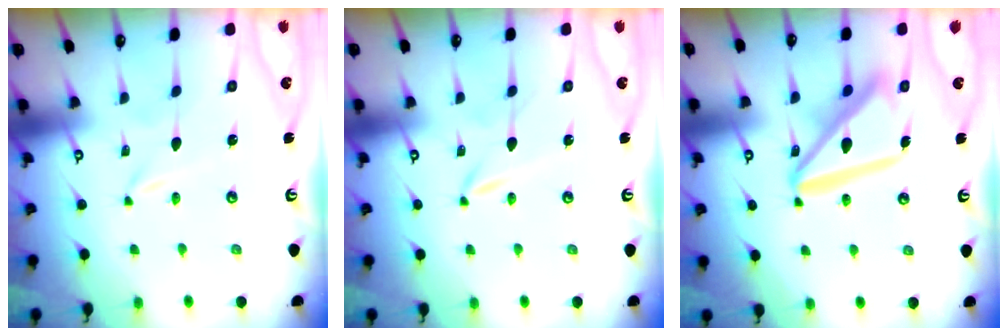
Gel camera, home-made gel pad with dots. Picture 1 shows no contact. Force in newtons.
{"total": 1.9, "press": 1.9, "slide": 0.1}
{"total": 15.4, "press": 15.3, "slide": 1.6}